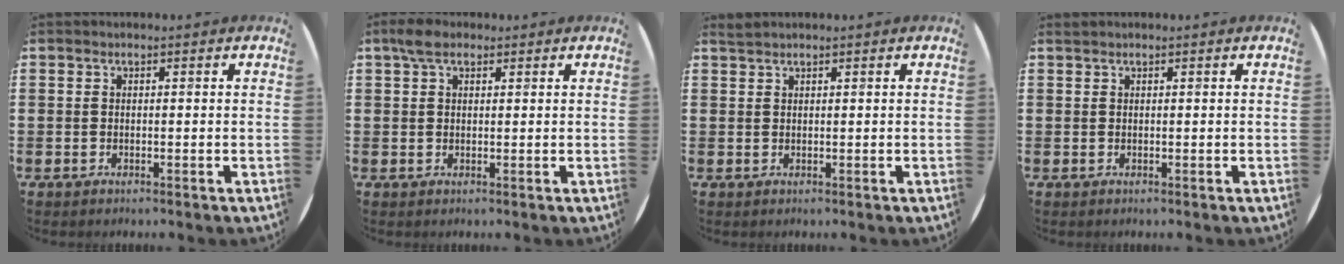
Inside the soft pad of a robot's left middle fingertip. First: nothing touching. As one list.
[{"total": 2.9, "force": [2.0, 1.4, 1.6], "torque": [-0.026, 0.006, 0.034]}, {"total": 0.7, "force": [0.7, -0.1, -0.1], "torque": [0.000, 0.000, 0.015]}, {"total": 0.0}]